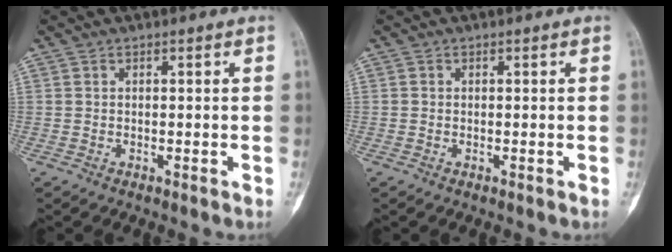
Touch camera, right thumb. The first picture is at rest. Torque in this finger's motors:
{"motor_torque": [-0.19, 0.01, -0.13, 0.02, -0.03]}